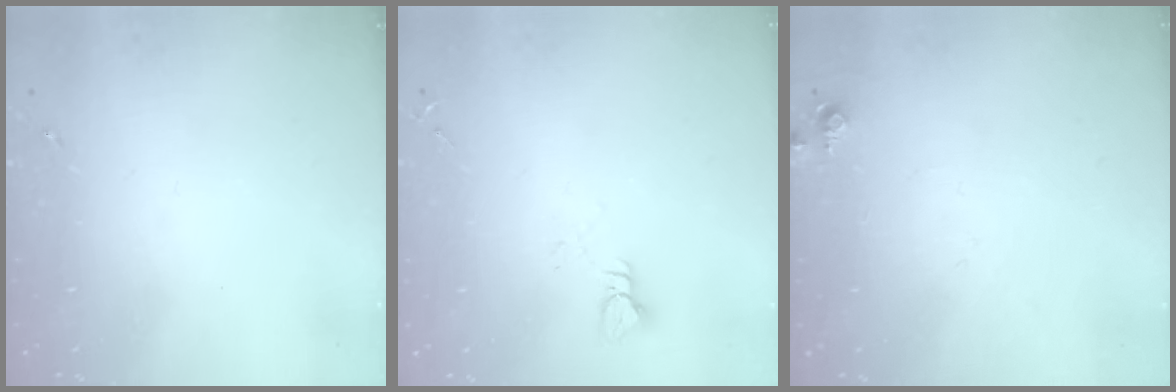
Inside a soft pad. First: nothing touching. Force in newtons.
{"total": 3.8, "press": 3.8, "slide": 0.5}
{"total": 4.2, "press": 4.2, "slide": 0.6}